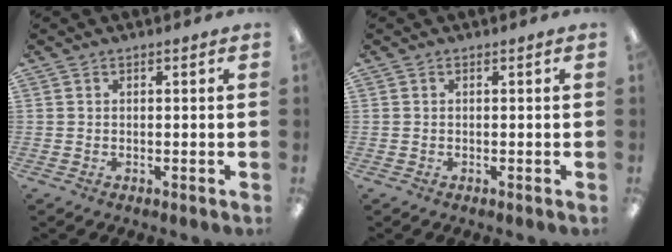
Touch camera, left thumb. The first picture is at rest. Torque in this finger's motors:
{"motor_torque": [-0.05, -0.06, 0.25, -0.09, 0.00]}